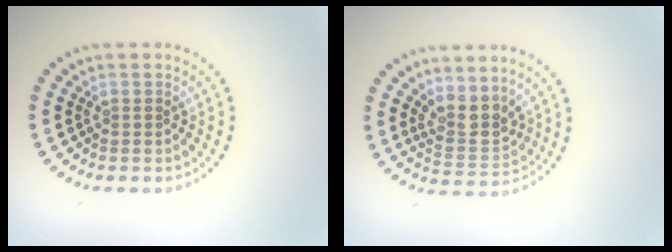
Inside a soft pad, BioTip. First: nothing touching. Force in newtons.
{"total": 3.2, "press": 2.6, "slide": 1.8}